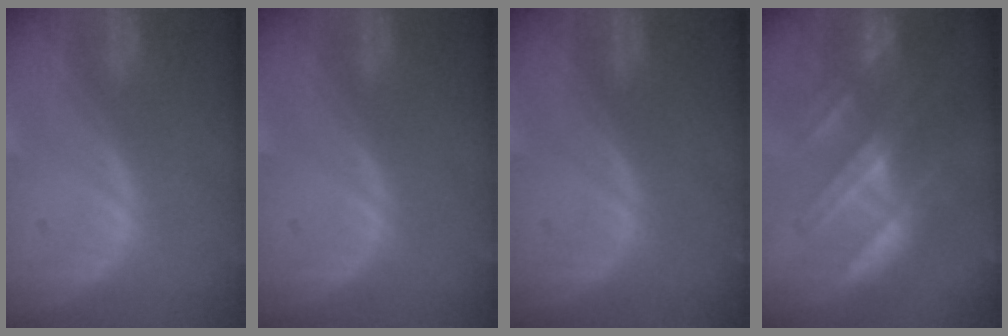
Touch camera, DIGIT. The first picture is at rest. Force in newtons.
{"total": 0.0}
{"total": 0.0}
{"total": 7.0, "press": 7.0, "slide": 0.2}